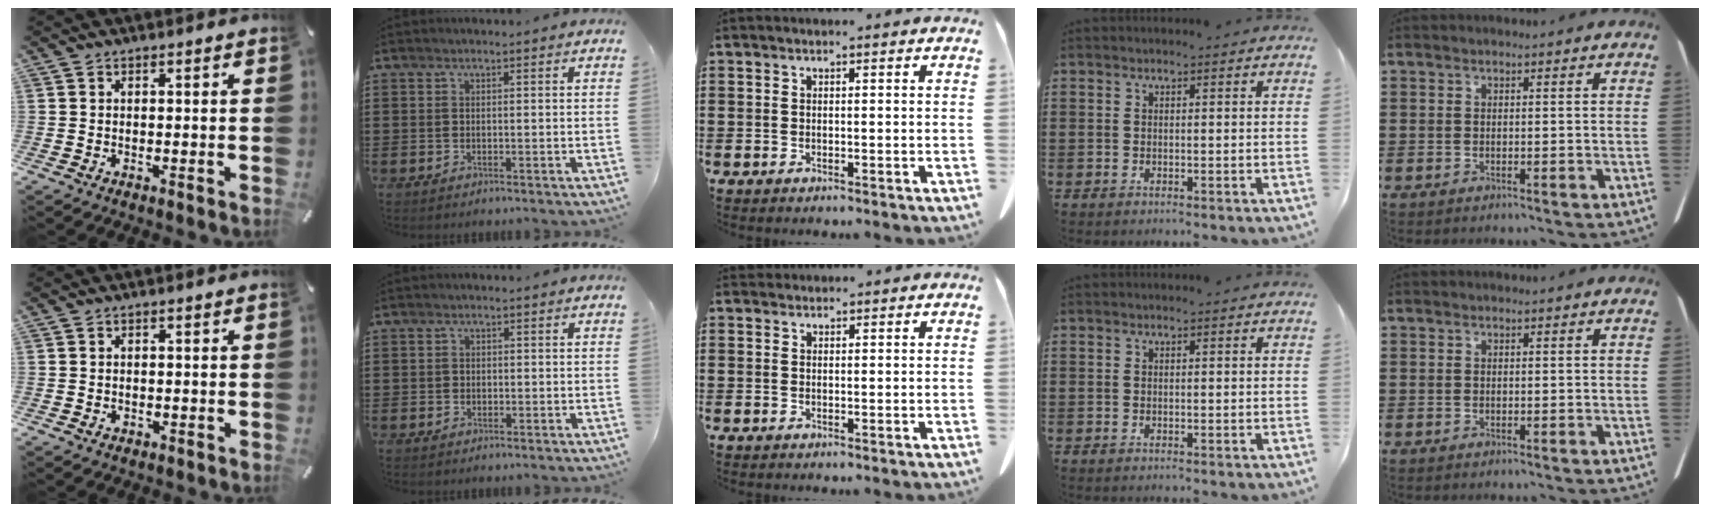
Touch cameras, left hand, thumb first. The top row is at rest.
{"thumb": {"total": 0.7, "force": [-0.2, 0.6, 0.2], "torque": [-0.002, 0.003, -0.007]}, "index": {"total": 0.7, "force": [0.0, 0.7, 0.2], "torque": [-0.007, 0.005, -0.002]}, "middle": {"total": 0.8, "force": [0.7, 0.3, 0.0], "torque": [-0.003, -0.001, 0.015]}}